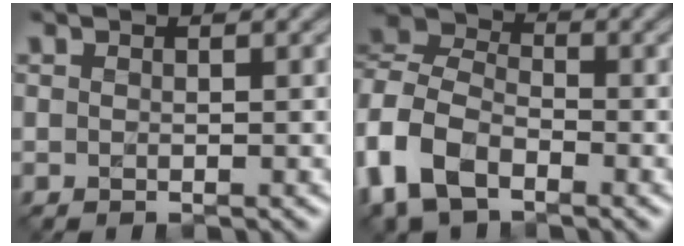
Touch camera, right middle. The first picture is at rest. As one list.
[{"total": 8.5, "force": [-4.5, 5.4, 4.9], "torque": [-0.116, -0.008, -0.106]}]